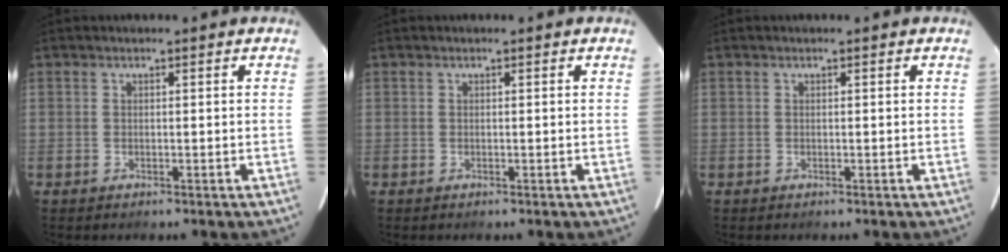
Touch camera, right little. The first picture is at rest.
{"total": 0.0}
{"total": 0.0}